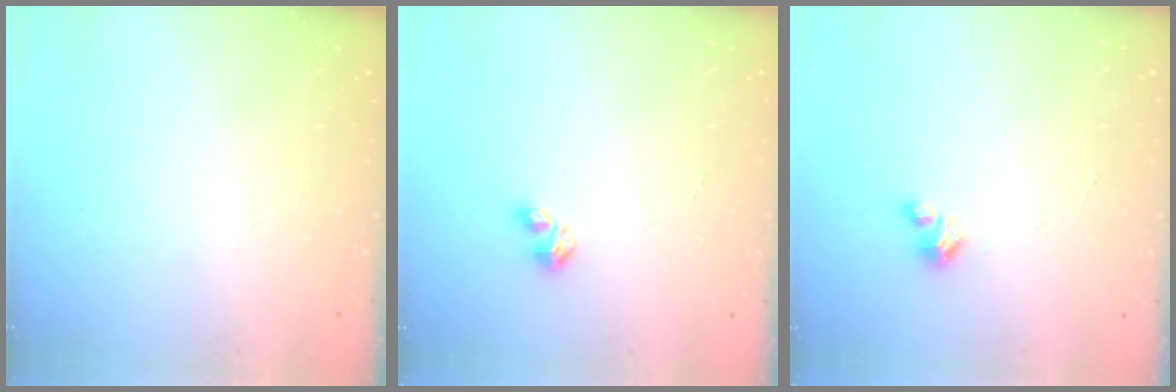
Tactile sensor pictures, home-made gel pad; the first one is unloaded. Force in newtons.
{"total": 2.7, "press": 2.7, "slide": 0.4}
{"total": 2.4, "press": 2.4, "slide": 0.2}